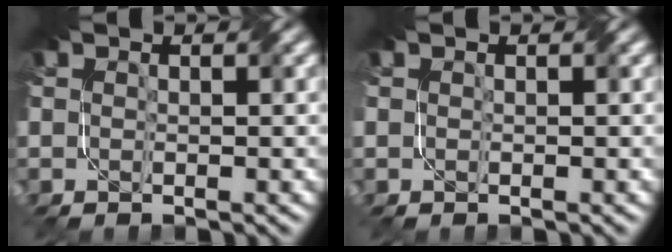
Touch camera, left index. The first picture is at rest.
{"total": 0.0}